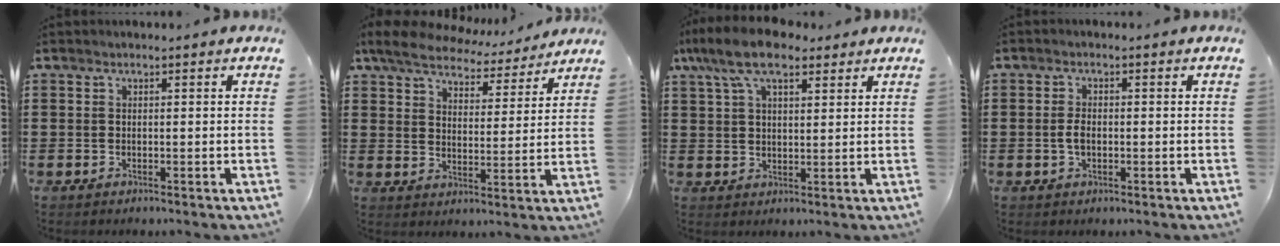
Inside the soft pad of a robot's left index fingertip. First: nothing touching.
{"total": 6.2, "force": [5.8, 1.6, 1.6], "torque": [-0.064, -0.032, 0.100]}
{"total": 9.3, "force": [6.2, 3.8, 5.9], "torque": [-0.132, 0.004, 0.114]}
{"total": 2.5, "force": [-0.1, 1.2, 2.2], "torque": [-0.050, 0.000, -0.006]}